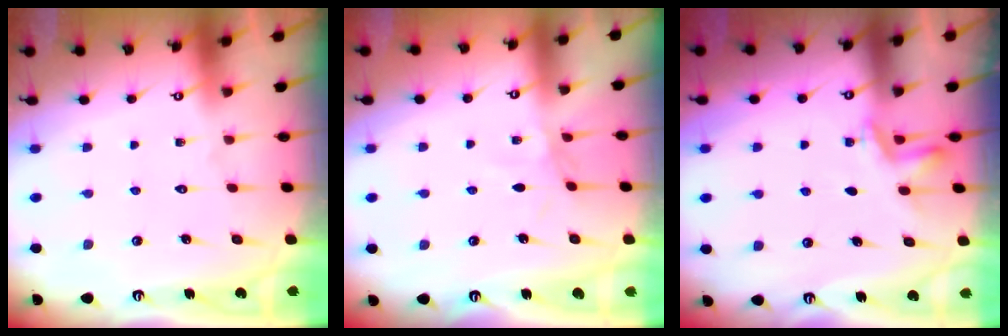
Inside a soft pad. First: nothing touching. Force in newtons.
{"total": 2.1, "press": 2.1, "slide": 0.5}
{"total": 4.7, "press": 4.5, "slide": 1.4}